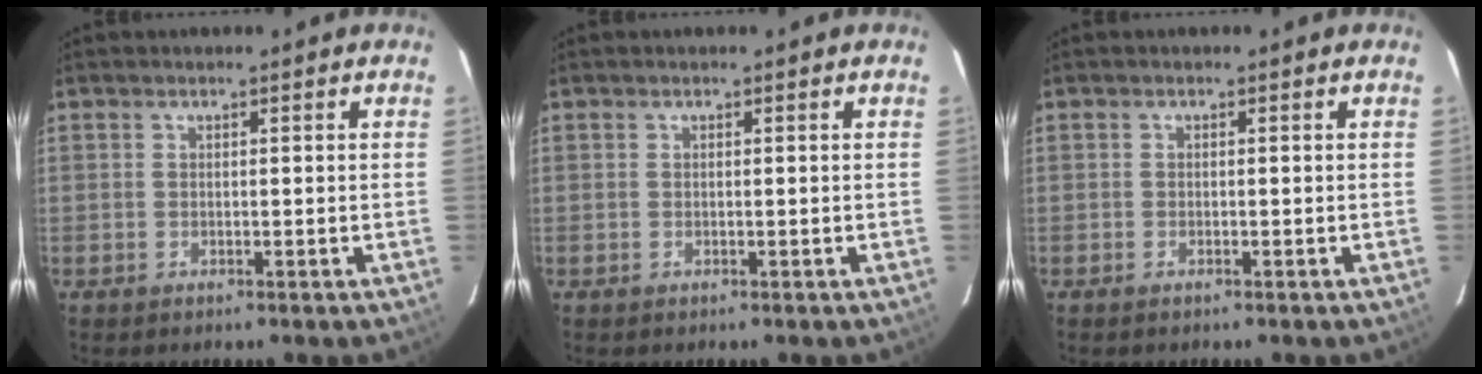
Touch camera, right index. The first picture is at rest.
{"total": 0.0}
{"total": 0.0}